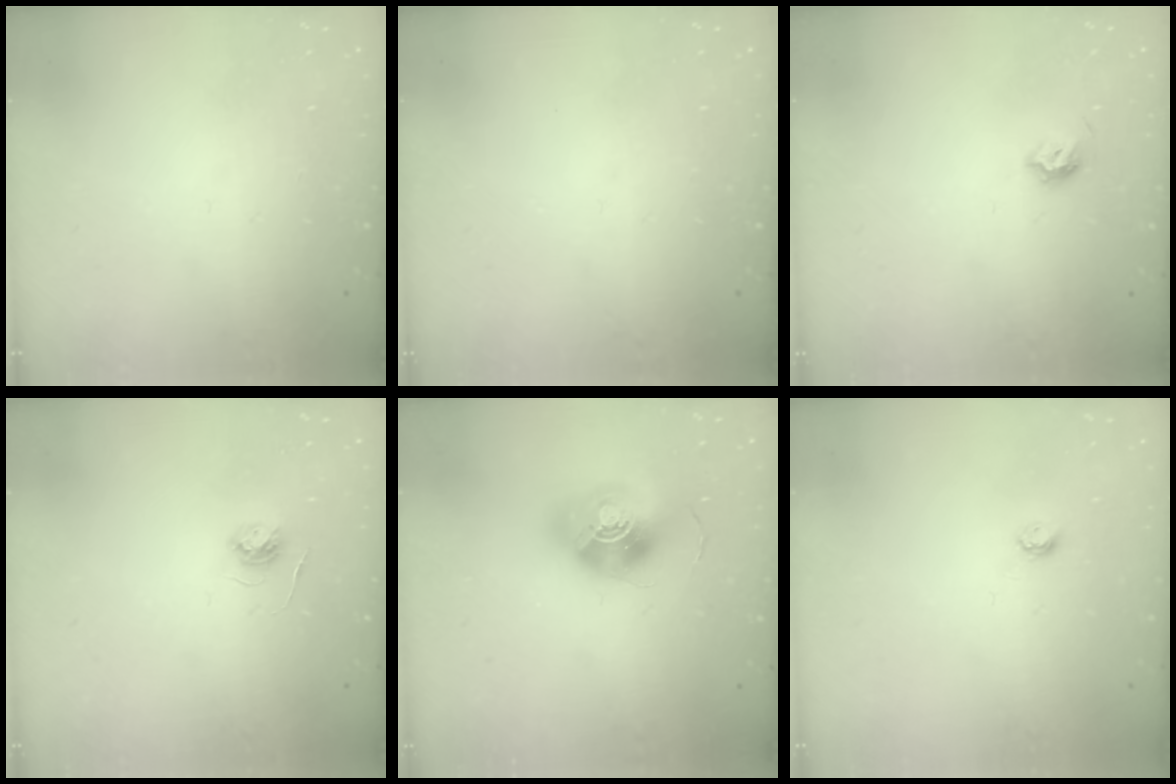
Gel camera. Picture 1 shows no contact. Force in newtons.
{"total": 0.0}
{"total": 5.7, "press": 5.6, "slide": 1.0}
{"total": 4.4, "press": 4.4, "slide": 0.5}
{"total": 17.5, "press": 17.5, "slide": 0.4}
{"total": 3.6, "press": 3.6, "slide": 0.5}